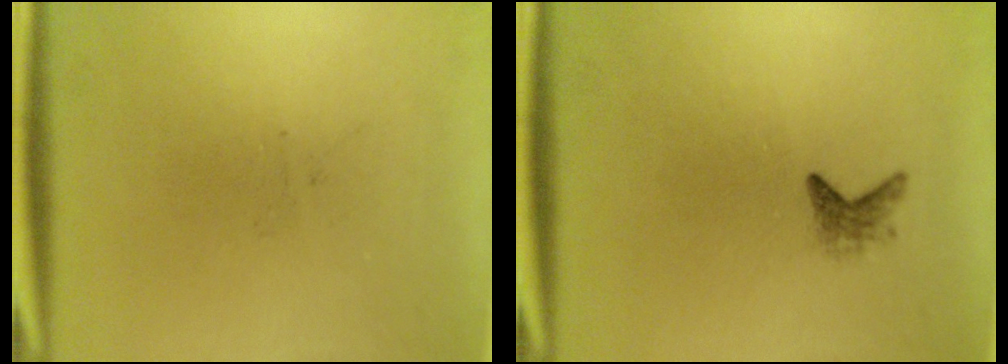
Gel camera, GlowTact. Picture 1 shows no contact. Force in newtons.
{"total": 1.5}